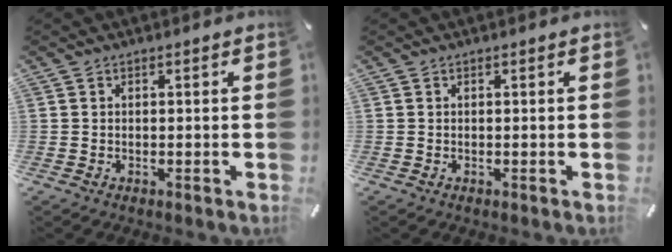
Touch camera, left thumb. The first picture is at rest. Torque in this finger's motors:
{"motor_torque": [-0.04, -0.04, 0.00, 0.00, 0.00]}